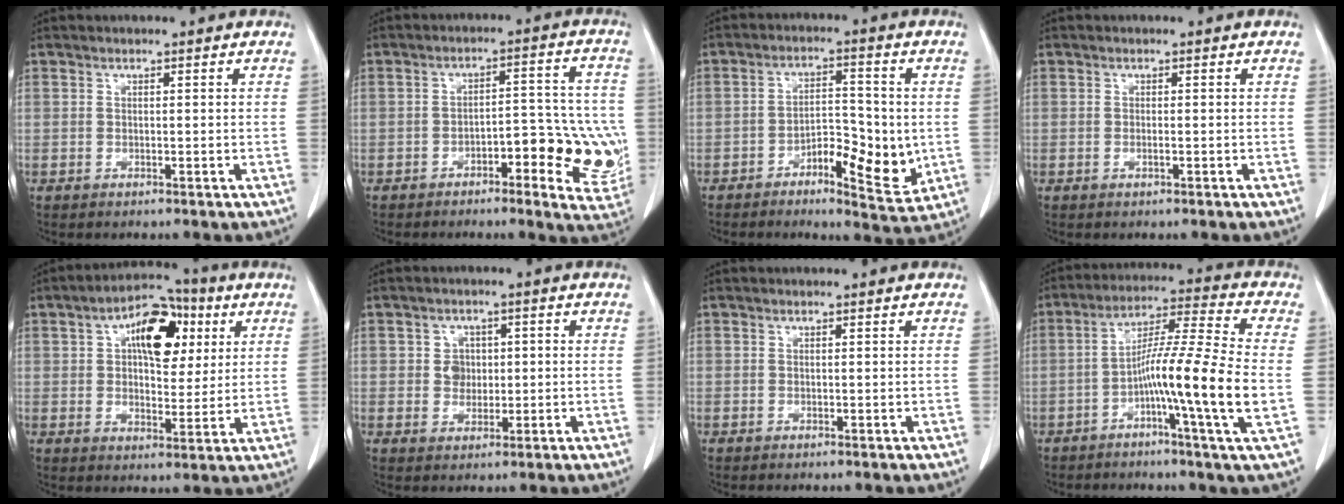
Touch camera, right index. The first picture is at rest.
{"total": 11.8, "force": [-3.8, 4.3, 10.3], "torque": [-0.104, 0.026, -0.046]}
{"total": 8.8, "force": [-2.3, 3.5, 7.8], "torque": [-0.116, 0.004, -0.033]}
{"total": 0.6, "force": [-0.2, 0.0, 0.5], "torque": [-0.011, 0.000, -0.004]}
{"total": 12.1, "force": [4.2, 6.1, 9.5], "torque": [-0.147, 0.033, 0.064]}
{"total": 3.4, "force": [0.1, 3.1, 1.3], "torque": [-0.013, 0.009, 0.002]}
{"total": 0.0}
{"total": 13.6, "force": [-3.1, -1.3, 13.2], "torque": [-0.227, 0.001, -0.064]}